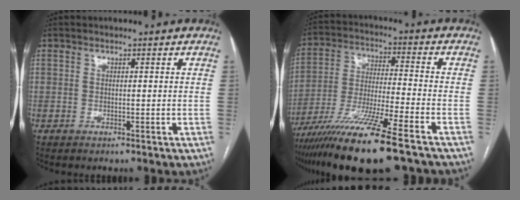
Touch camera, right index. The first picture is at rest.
{"total": 16.4, "force": [-11.5, 0.1, 11.7], "torque": [-0.229, -0.046, -0.206]}